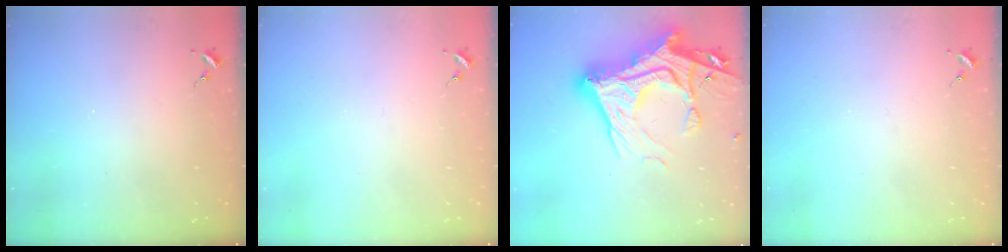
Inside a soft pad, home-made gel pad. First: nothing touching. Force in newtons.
{"total": 0.0}
{"total": 30.6, "press": 30.4, "slide": 2.9}
{"total": 0.0}